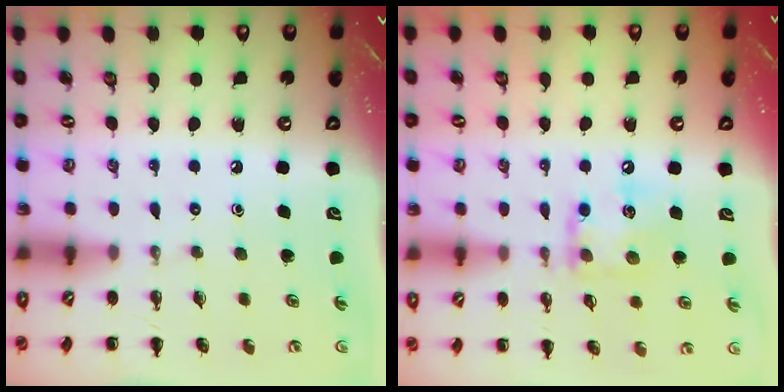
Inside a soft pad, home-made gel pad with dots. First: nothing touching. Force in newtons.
{"total": 11.8, "press": 11.7, "slide": 1.3}